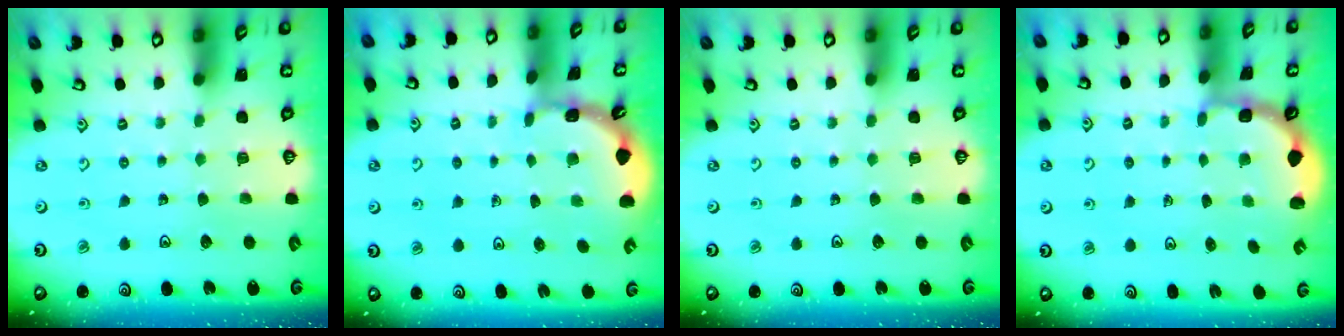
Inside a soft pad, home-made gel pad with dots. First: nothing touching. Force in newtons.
{"total": 1.7, "press": 1.7, "slide": 0.1}
{"total": 0.0}
{"total": 2.5, "press": 1.9, "slide": 1.6}